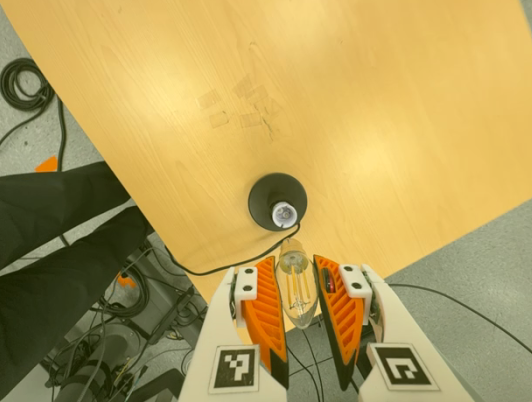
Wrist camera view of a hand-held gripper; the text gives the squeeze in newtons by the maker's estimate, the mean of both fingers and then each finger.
{"total": 12.7, "left": 12.6, "right": 12.8}